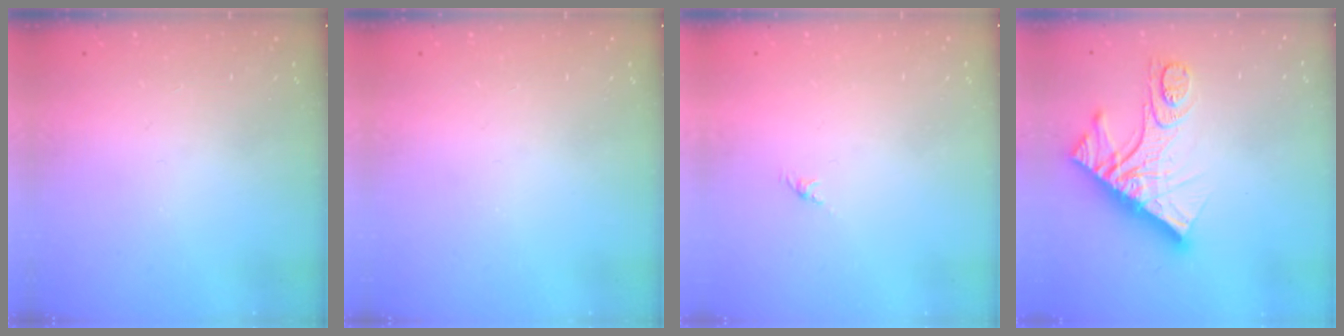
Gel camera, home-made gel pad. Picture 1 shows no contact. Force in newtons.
{"total": 0.0}
{"total": 0.0}
{"total": 15.7, "press": 15.6, "slide": 1.6}